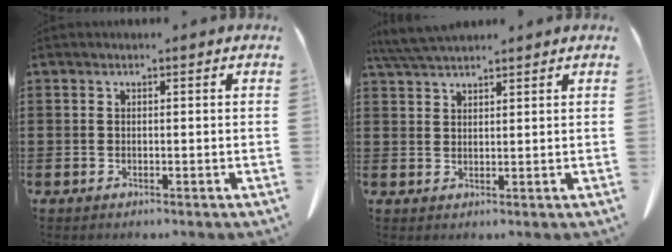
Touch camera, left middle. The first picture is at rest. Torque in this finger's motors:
{"motor_torque": [0.91, -1.23, 0.10, 0.05]}